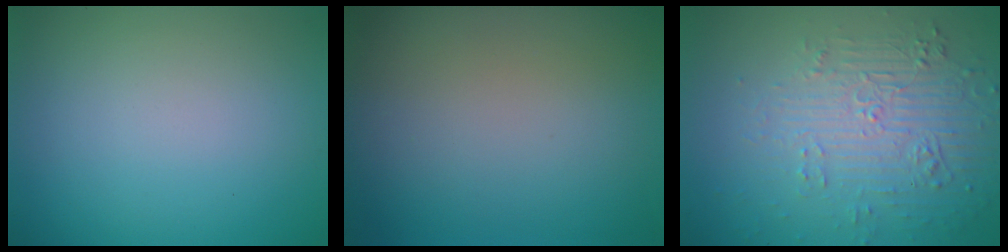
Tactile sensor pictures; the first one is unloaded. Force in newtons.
{"total": 0.0}
{"total": 6.0, "press": 3.6, "slide": 4.8}